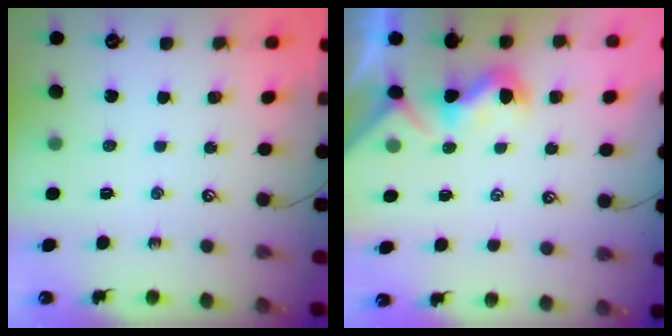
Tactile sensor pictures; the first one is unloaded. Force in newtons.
{"total": 0.5, "press": 0.3, "slide": 0.4}